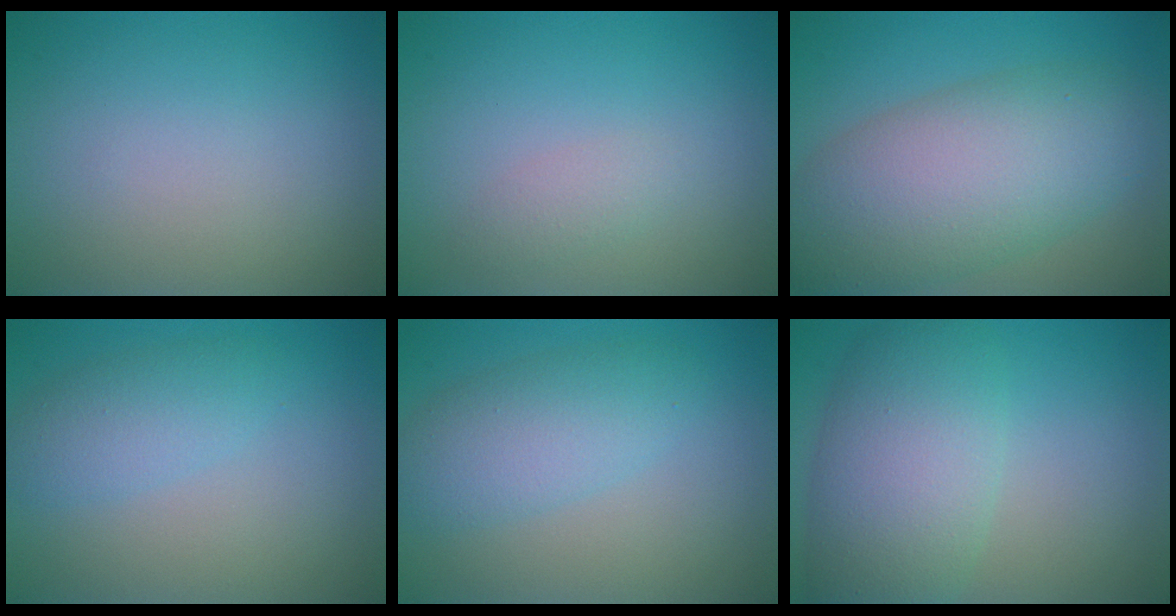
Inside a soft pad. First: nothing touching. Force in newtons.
{"total": 1.3, "press": 1.3, "slide": 0.0}
{"total": 9.4, "press": 9.4, "slide": 0.4}
{"total": 2.8, "press": 2.8, "slide": 0.1}
{"total": 4.1, "press": 4.1, "slide": 0.3}
{"total": 7.6, "press": 7.6, "slide": 0.1}